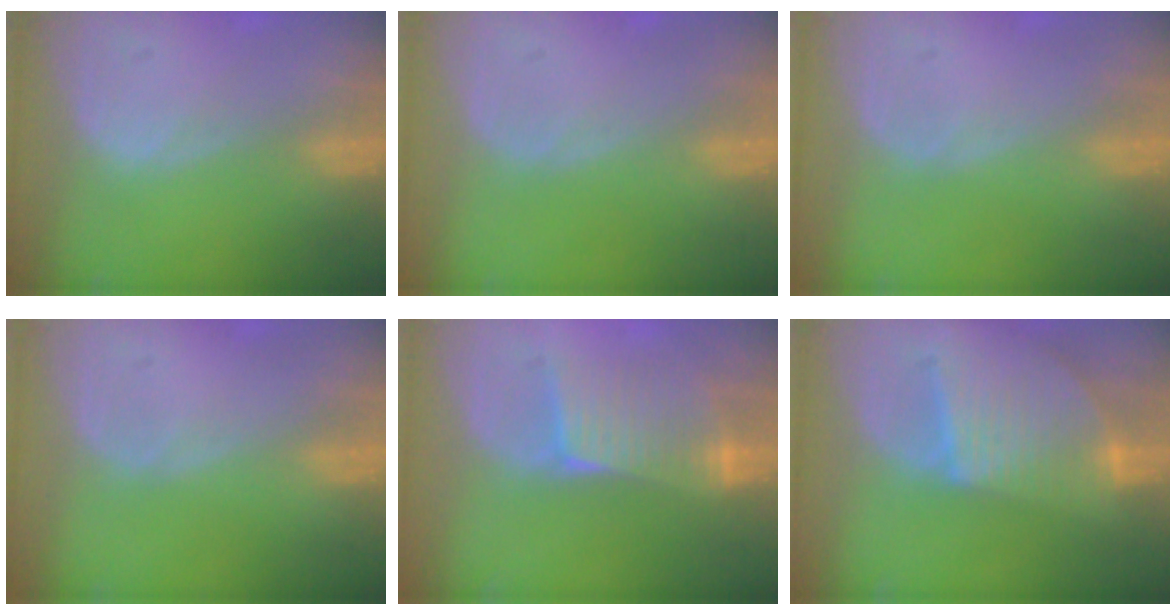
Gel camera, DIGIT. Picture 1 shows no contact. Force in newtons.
{"total": 0.0}
{"total": 0.0}
{"total": 0.0}
{"total": 6.6, "press": 6.6, "slide": 0.6}
{"total": 9.5, "press": 8.2, "slide": 4.8}